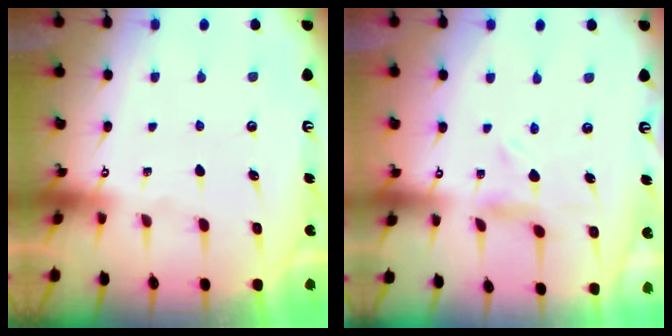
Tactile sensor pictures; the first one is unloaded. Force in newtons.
{"total": 0.0}